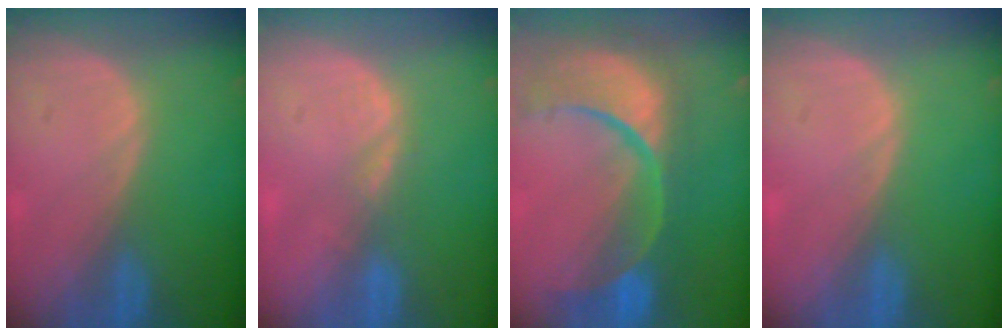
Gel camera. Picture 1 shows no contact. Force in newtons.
{"total": 2.3, "press": 1.8, "slide": 1.5}
{"total": 13.7, "press": 10.8, "slide": 8.4}
{"total": 0.0}